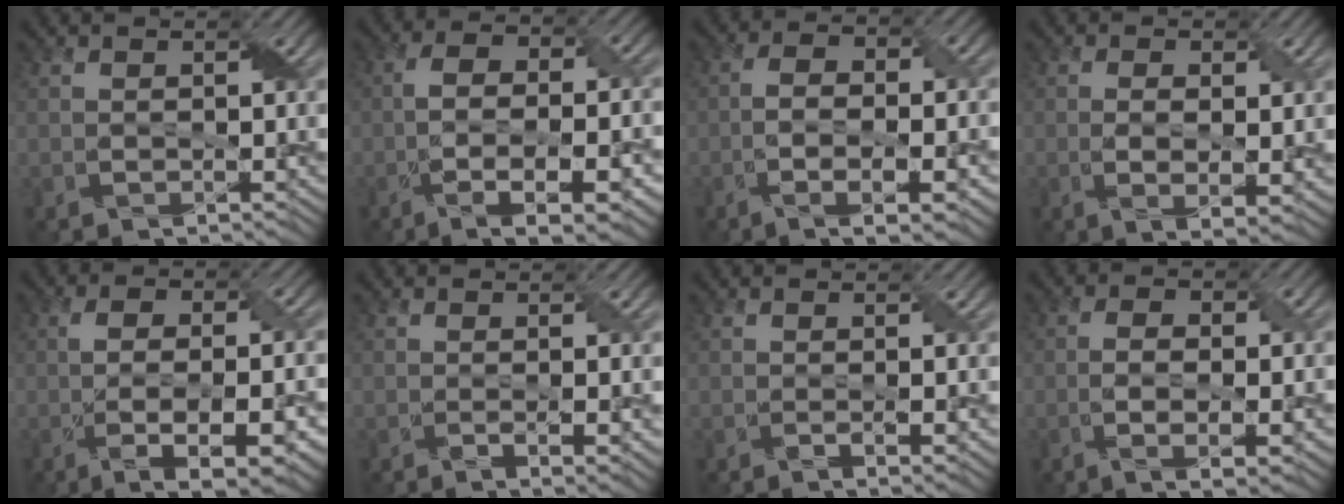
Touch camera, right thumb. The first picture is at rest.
{"total": 10.0, "force": [-3.6, 3.4, 8.6], "torque": [-0.156, 0.000, -0.047]}
{"total": 7.7, "force": [-2.9, 2.4, 6.7], "torque": [-0.126, -0.002, -0.040]}
{"total": 4.4, "force": [-0.1, 1.6, 4.1], "torque": [-0.078, -0.011, 0.004]}
{"total": 8.9, "force": [-2.8, 3.0, 7.9], "torque": [-0.141, -0.006, -0.027]}
{"total": 3.1, "force": [-0.3, 0.4, 3.0], "torque": [-0.049, 0.001, -0.005]}
{"total": 2.0, "force": [-0.1, 0.1, 2.0], "torque": [-0.035, 0.001, -0.003]}
{"total": 5.4, "force": [-1.5, 1.8, 4.9], "torque": [-0.093, -0.006, -0.014]}